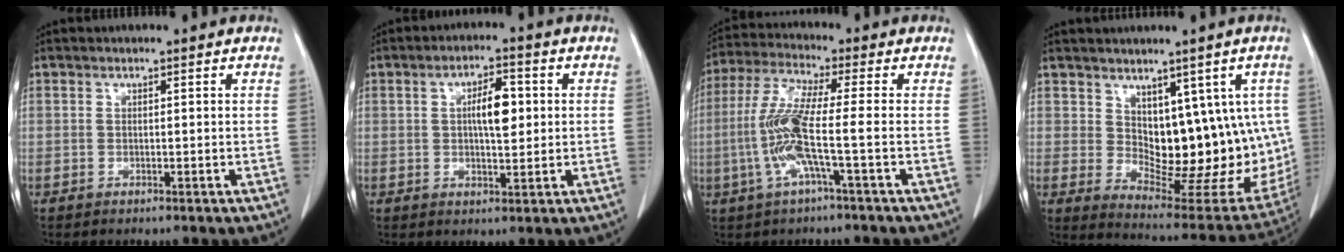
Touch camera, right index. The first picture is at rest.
{"total": 5.9, "force": [0.9, 1.9, 5.5], "torque": [-0.095, 0.007, 0.015]}
{"total": 9.6, "force": [-1.9, 0.0, 9.5], "torque": [-0.206, 0.002, -0.046]}
{"total": 14.8, "force": [2.2, 8.1, 12.2], "torque": [-0.139, 0.000, 0.055]}